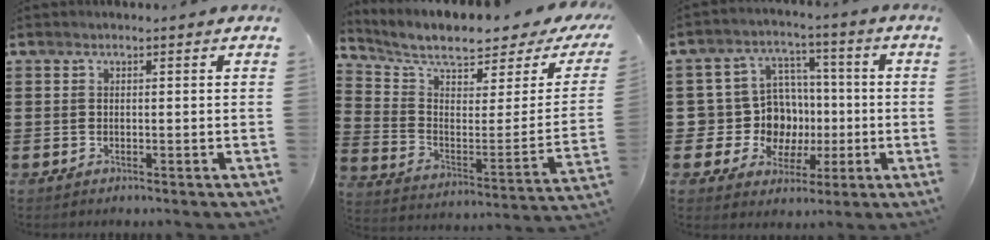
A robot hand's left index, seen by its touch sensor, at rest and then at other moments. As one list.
[{"total": 6.3, "force": [5.2, 1.2, 3.3], "torque": [-0.082, -0.047, 0.082]}, {"total": 10.1, "force": [-0.2, 9.6, 3.3], "torque": [-0.102, 0.009, 0.009]}]